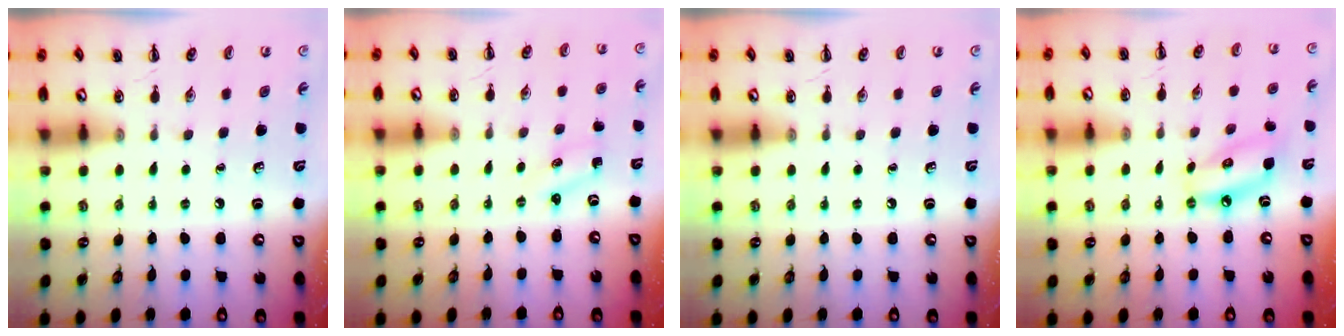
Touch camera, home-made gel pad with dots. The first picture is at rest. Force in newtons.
{"total": 1.3, "press": 1.2, "slide": 0.3}
{"total": 0.0}
{"total": 9.8, "press": 9.4, "slide": 2.4}